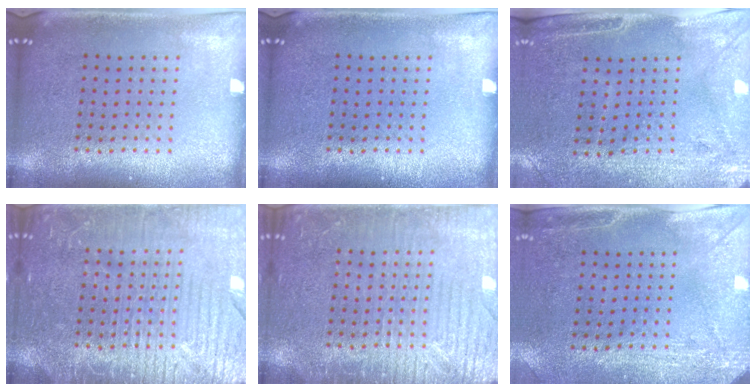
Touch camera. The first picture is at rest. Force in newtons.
{"total": 0.0}
{"total": 3.0, "press": 2.5, "slide": 1.5}
{"total": 5.4, "press": 5.3, "slide": 0.7}
{"total": 5.1, "press": 5.1, "slide": 0.7}
{"total": 3.0, "press": 2.4, "slide": 1.8}